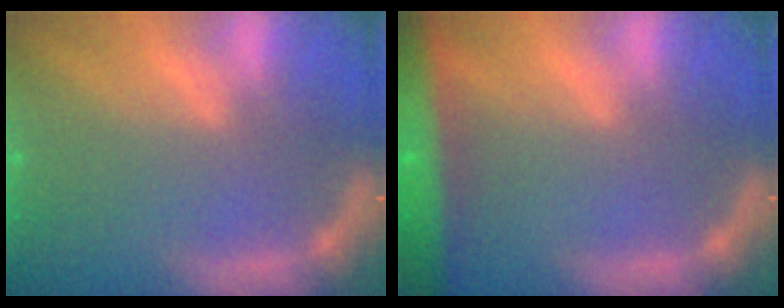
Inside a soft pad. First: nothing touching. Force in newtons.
{"total": 8.0}